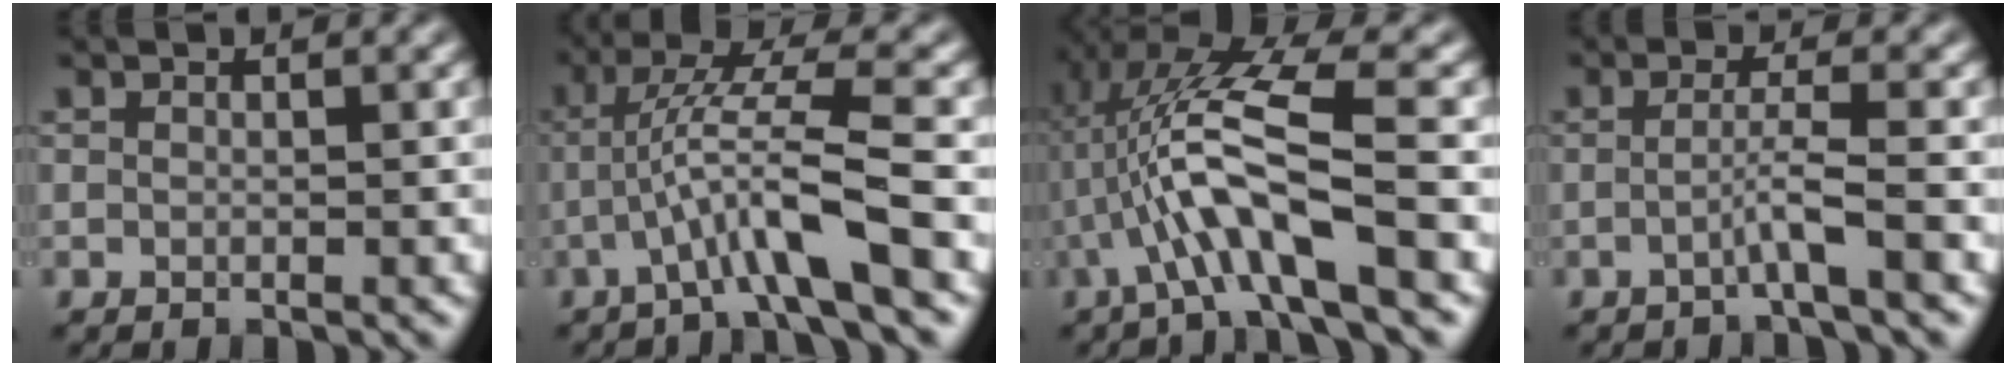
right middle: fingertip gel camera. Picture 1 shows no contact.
{"total": 5.6, "force": [-1.9, 0.3, 5.3], "torque": [-0.103, 0.022, -0.039]}
{"total": 8.2, "force": [-1.5, 1.9, 7.8], "torque": [-0.162, 0.017, -0.028]}
{"total": 2.3, "force": [-0.9, 0.0, 2.1], "torque": [-0.041, 0.006, -0.026]}